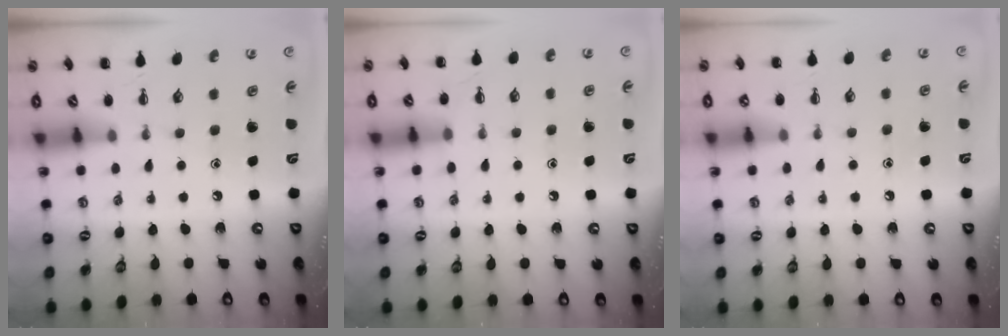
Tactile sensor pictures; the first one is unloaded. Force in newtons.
{"total": 7.8, "press": 7.5, "slide": 2.2}
{"total": 6.8, "press": 6.6, "slide": 1.8}